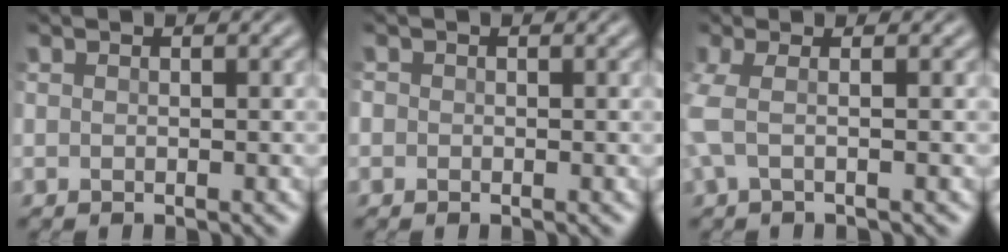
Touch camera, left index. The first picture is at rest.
{"total": 1.2, "force": [-0.1, 1.1, 0.3], "torque": [-0.001, 0.005, -0.008]}
{"total": 2.9, "force": [-0.7, 1.0, 2.6], "torque": [-0.074, 0.003, -0.018]}